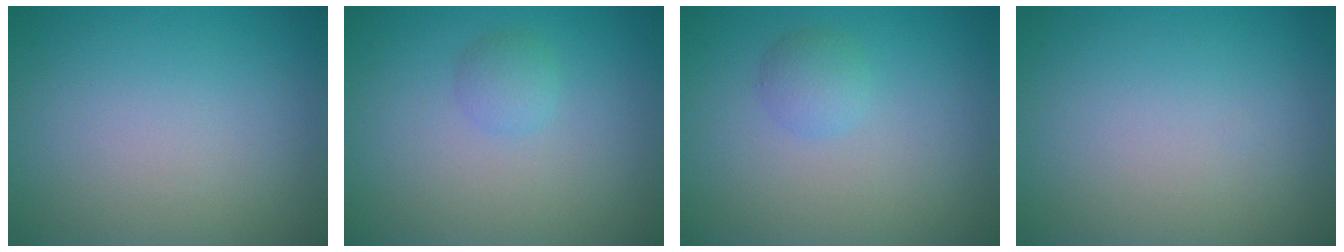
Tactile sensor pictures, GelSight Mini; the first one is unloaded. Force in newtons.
{"total": 1.3, "press": 1.3, "slide": 0.0}
{"total": 1.6, "press": 1.6, "slide": 0.1}
{"total": 0.0}